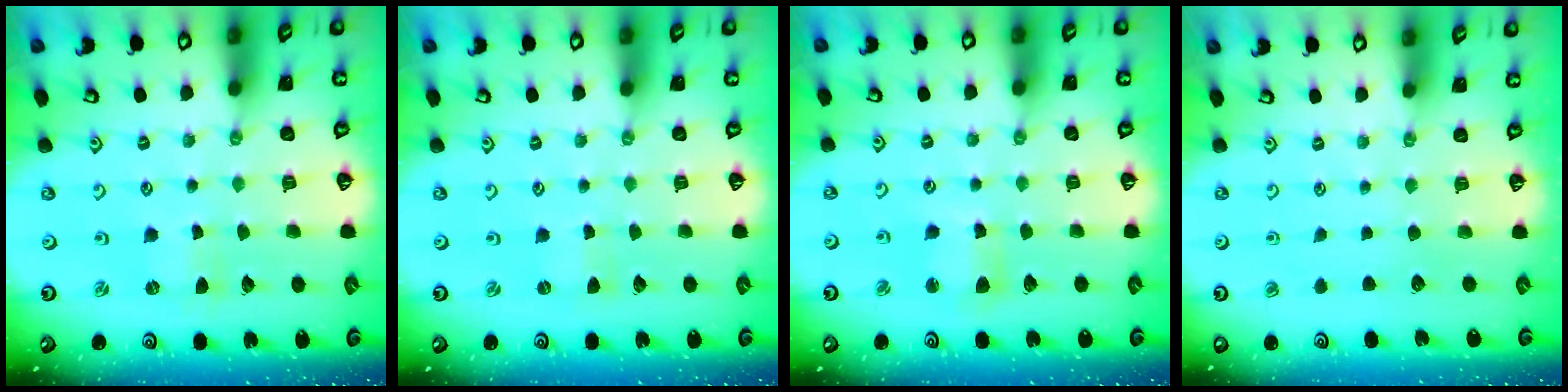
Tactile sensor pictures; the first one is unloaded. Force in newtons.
{"total": 0.0}
{"total": 6.2, "press": 6.1, "slide": 0.9}
{"total": 0.0}